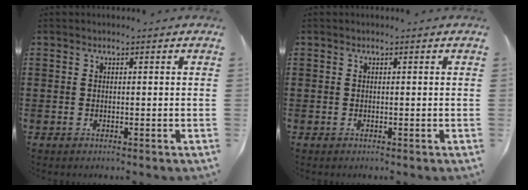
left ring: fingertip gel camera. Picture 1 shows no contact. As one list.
[{"total": 0.0}]